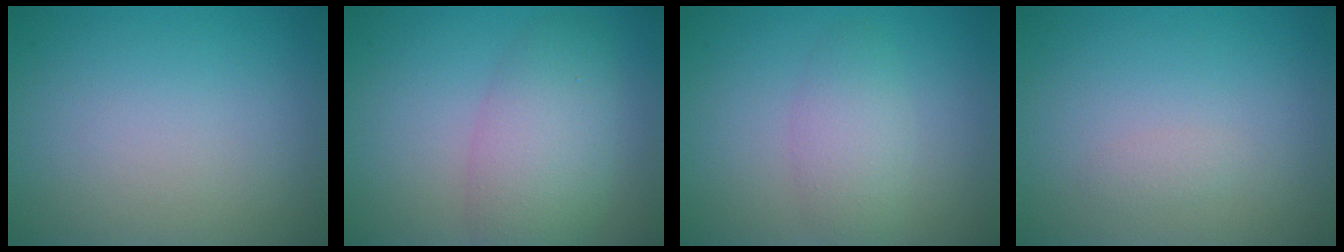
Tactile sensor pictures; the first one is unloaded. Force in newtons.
{"total": 5.3, "press": 5.3, "slide": 0.1}
{"total": 2.8, "press": 2.8, "slide": 0.1}
{"total": 0.7, "press": 0.7, "slide": 0.1}